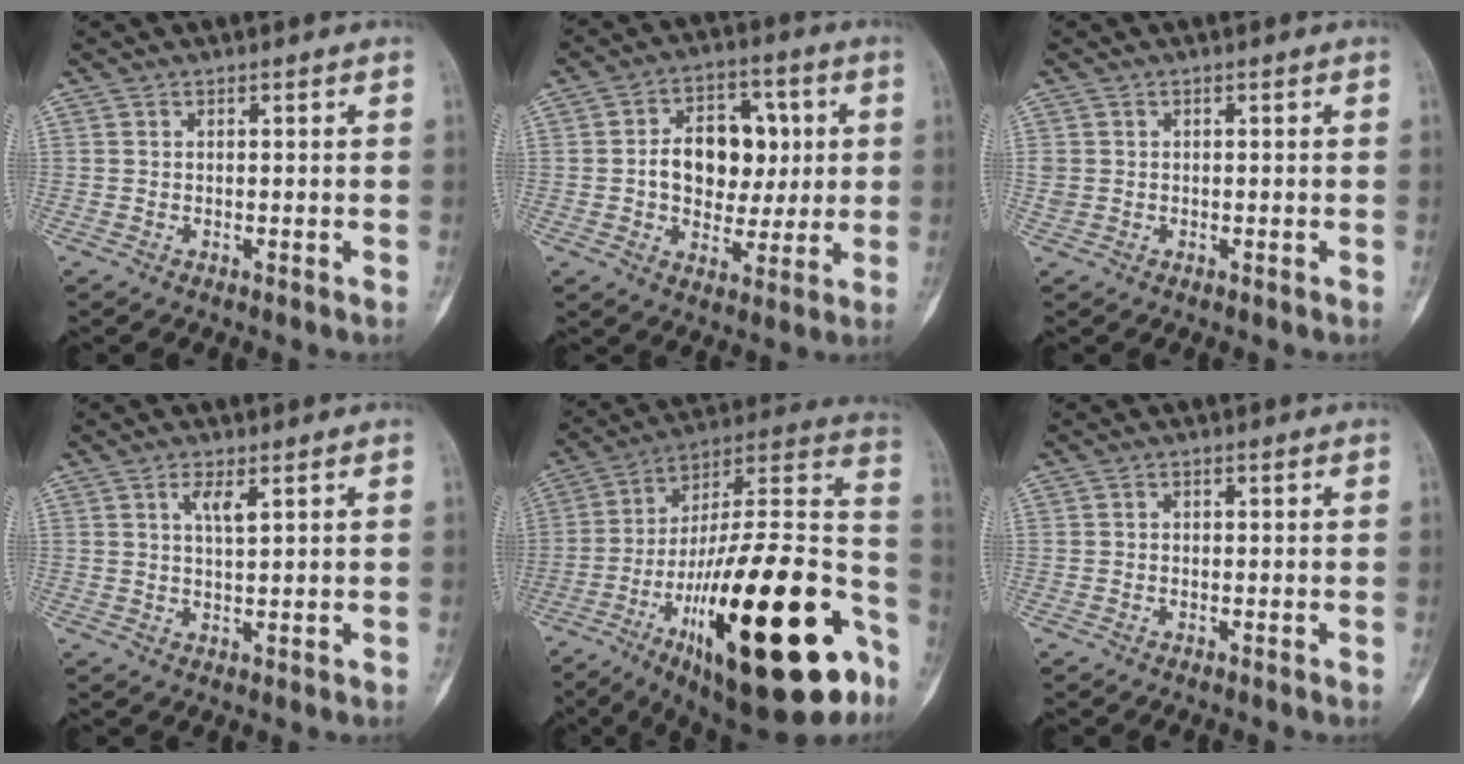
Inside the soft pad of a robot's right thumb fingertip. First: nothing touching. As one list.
[{"total": 13.5, "force": [1.3, 9.7, 9.3], "torque": [-0.095, 0.015, 0.022]}, {"total": 1.6, "force": [0.1, 1.5, 0.7], "torque": [-0.015, 0.004, 0.008]}, {"total": 3.4, "force": [1.5, 1.0, 2.9], "torque": [-0.052, -0.008, 0.029]}, {"total": 37.6, "force": [-14.6, 12.2, 32.4], "torque": [-0.443, 0.060, -0.223]}, {"total": 0.7, "force": [-0.1, 0.6, 0.3], "torque": [-0.001, 0.003, -0.007]}]